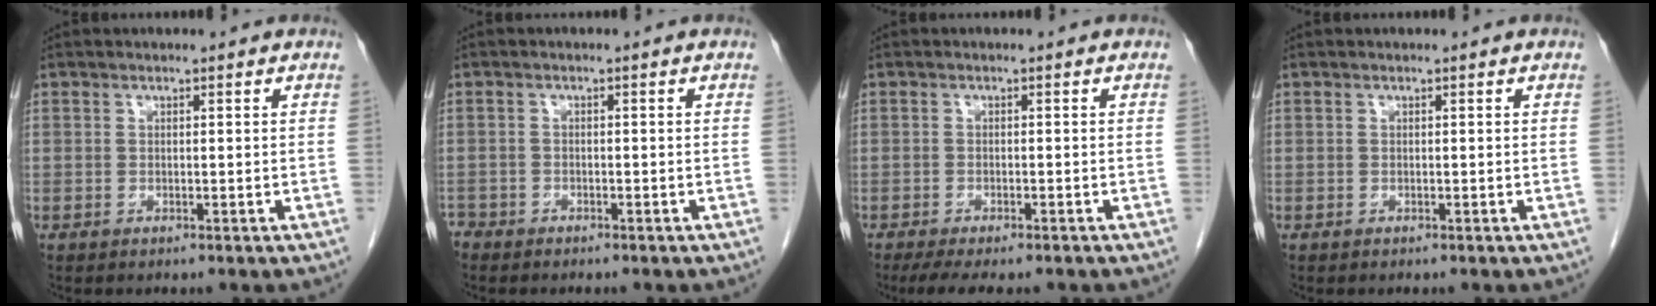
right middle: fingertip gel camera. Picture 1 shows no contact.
{"total": 2.5, "force": [-2.2, 1.1, 0.3], "torque": [-0.006, -0.001, -0.039]}
{"total": 7.5, "force": [-6.1, 1.8, 4.0], "torque": [-0.053, -0.009, -0.091]}
{"total": 0.0}